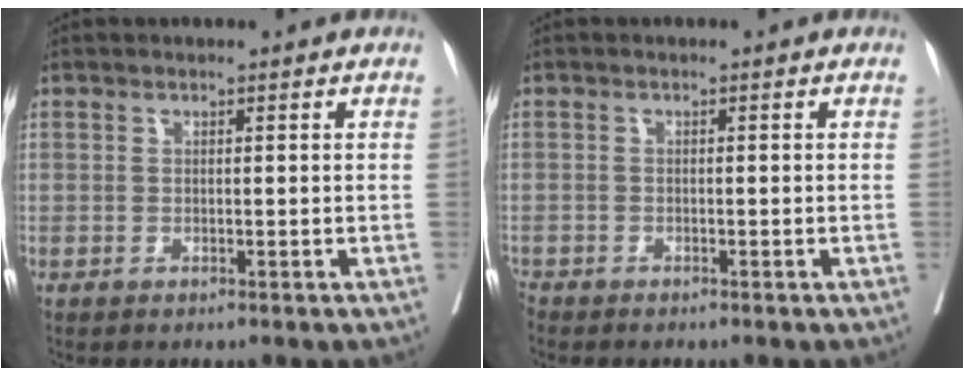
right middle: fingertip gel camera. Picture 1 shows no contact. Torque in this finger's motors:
{"motor_torque": [0.08, -0.15, 0.03, 0.01]}